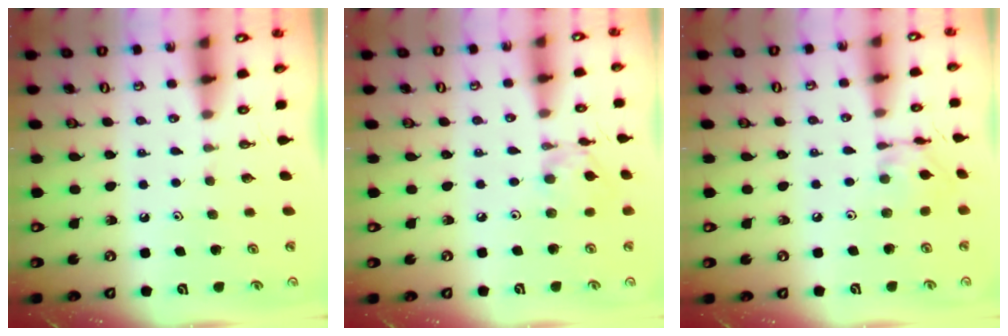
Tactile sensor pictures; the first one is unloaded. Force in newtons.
{"total": 5.4, "press": 5.4, "slide": 0.4}
{"total": 6.1, "press": 6.1, "slide": 0.3}